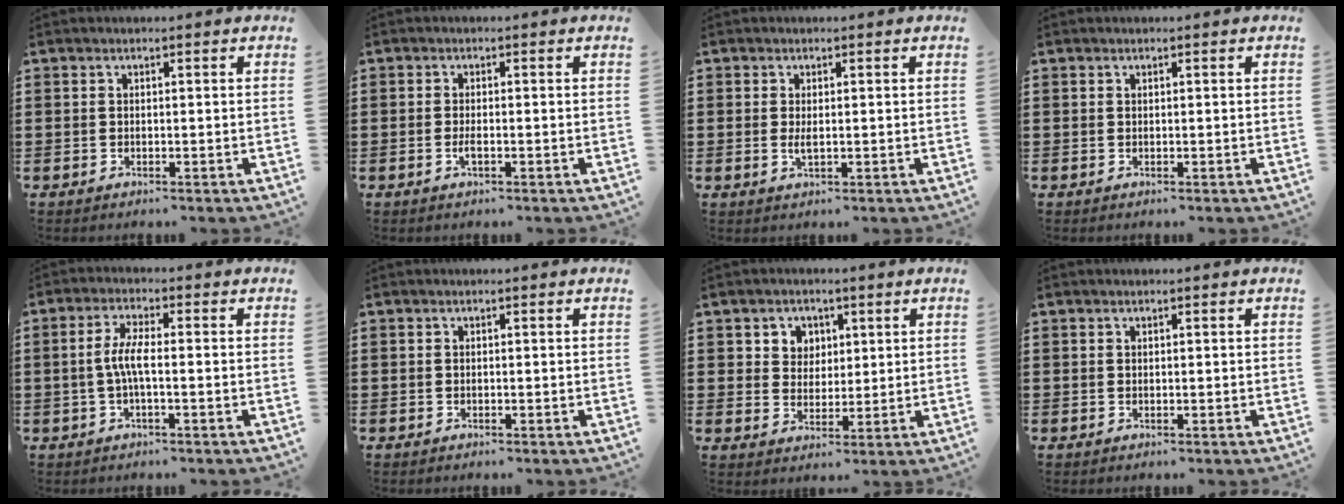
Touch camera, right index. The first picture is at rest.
{"total": 1.4, "force": [-0.6, 0.2, 1.3], "torque": [-0.024, -0.003, -0.009]}
{"total": 1.5, "force": [0.1, 0.6, 1.4], "torque": [-0.027, 0.000, 0.002]}
{"total": 0.0}
{"total": 4.5, "force": [-0.7, 0.9, 4.3], "torque": [-0.099, -0.004, -0.022]}
{"total": 0.0}
{"total": 3.9, "force": [1.6, 3.5, 0.4], "torque": [-0.027, 0.014, 0.028]}
{"total": 0.0}